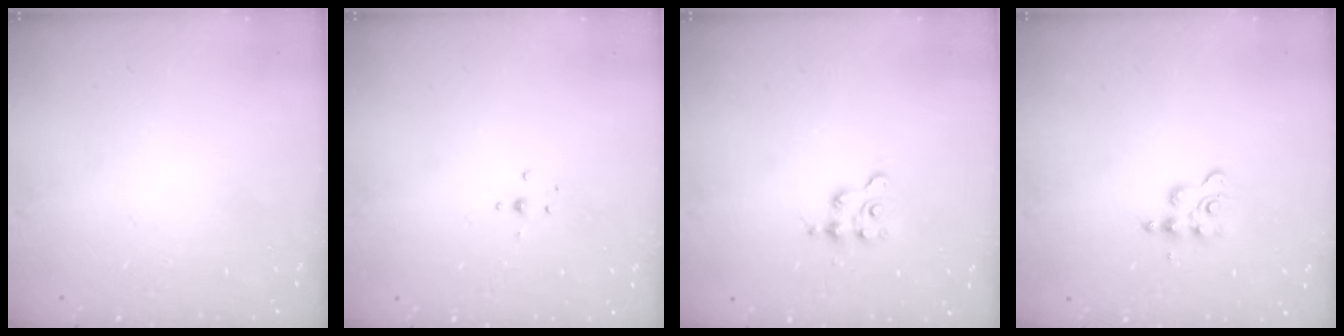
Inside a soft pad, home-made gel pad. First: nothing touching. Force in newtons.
{"total": 2.1, "press": 1.9, "slide": 0.8}
{"total": 2.3, "press": 2.3, "slide": 0.3}
{"total": 3.2, "press": 3.2, "slide": 0.5}